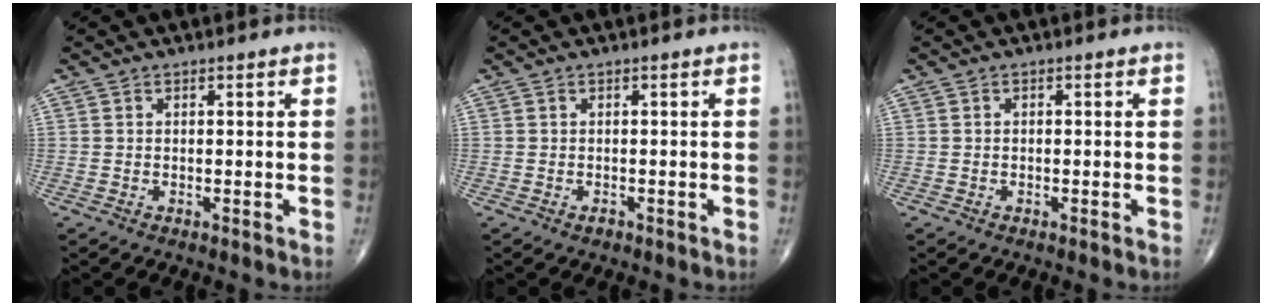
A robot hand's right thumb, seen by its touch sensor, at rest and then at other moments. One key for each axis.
{"total": 0.6, "fx": -0.4, "fy": 0.4, "fz": 0.2, "tx": 0.000, "ty": 0.002, "tz": -0.007}
{"total": 0.5, "fx": -0.1, "fy": 0.3, "fz": 0.4, "tx": -0.009, "ty": 0.005, "tz": -0.003}